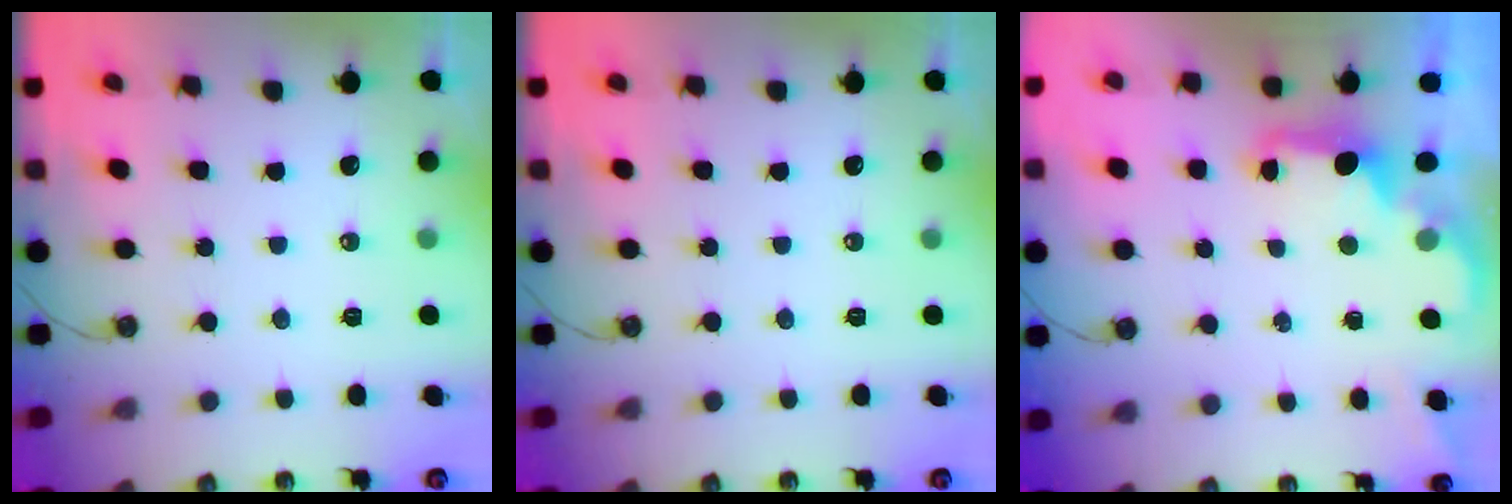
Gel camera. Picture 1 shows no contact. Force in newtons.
{"total": 0.0}
{"total": 2.1, "press": 2.0, "slide": 0.7}